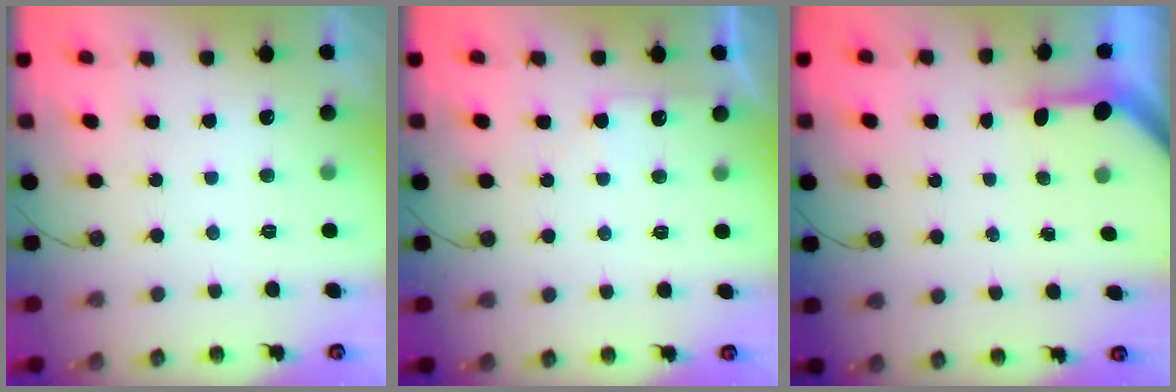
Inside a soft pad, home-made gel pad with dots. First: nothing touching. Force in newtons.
{"total": 5.1, "press": 5.0, "slide": 0.6}
{"total": 3.2, "press": 3.2, "slide": 0.3}